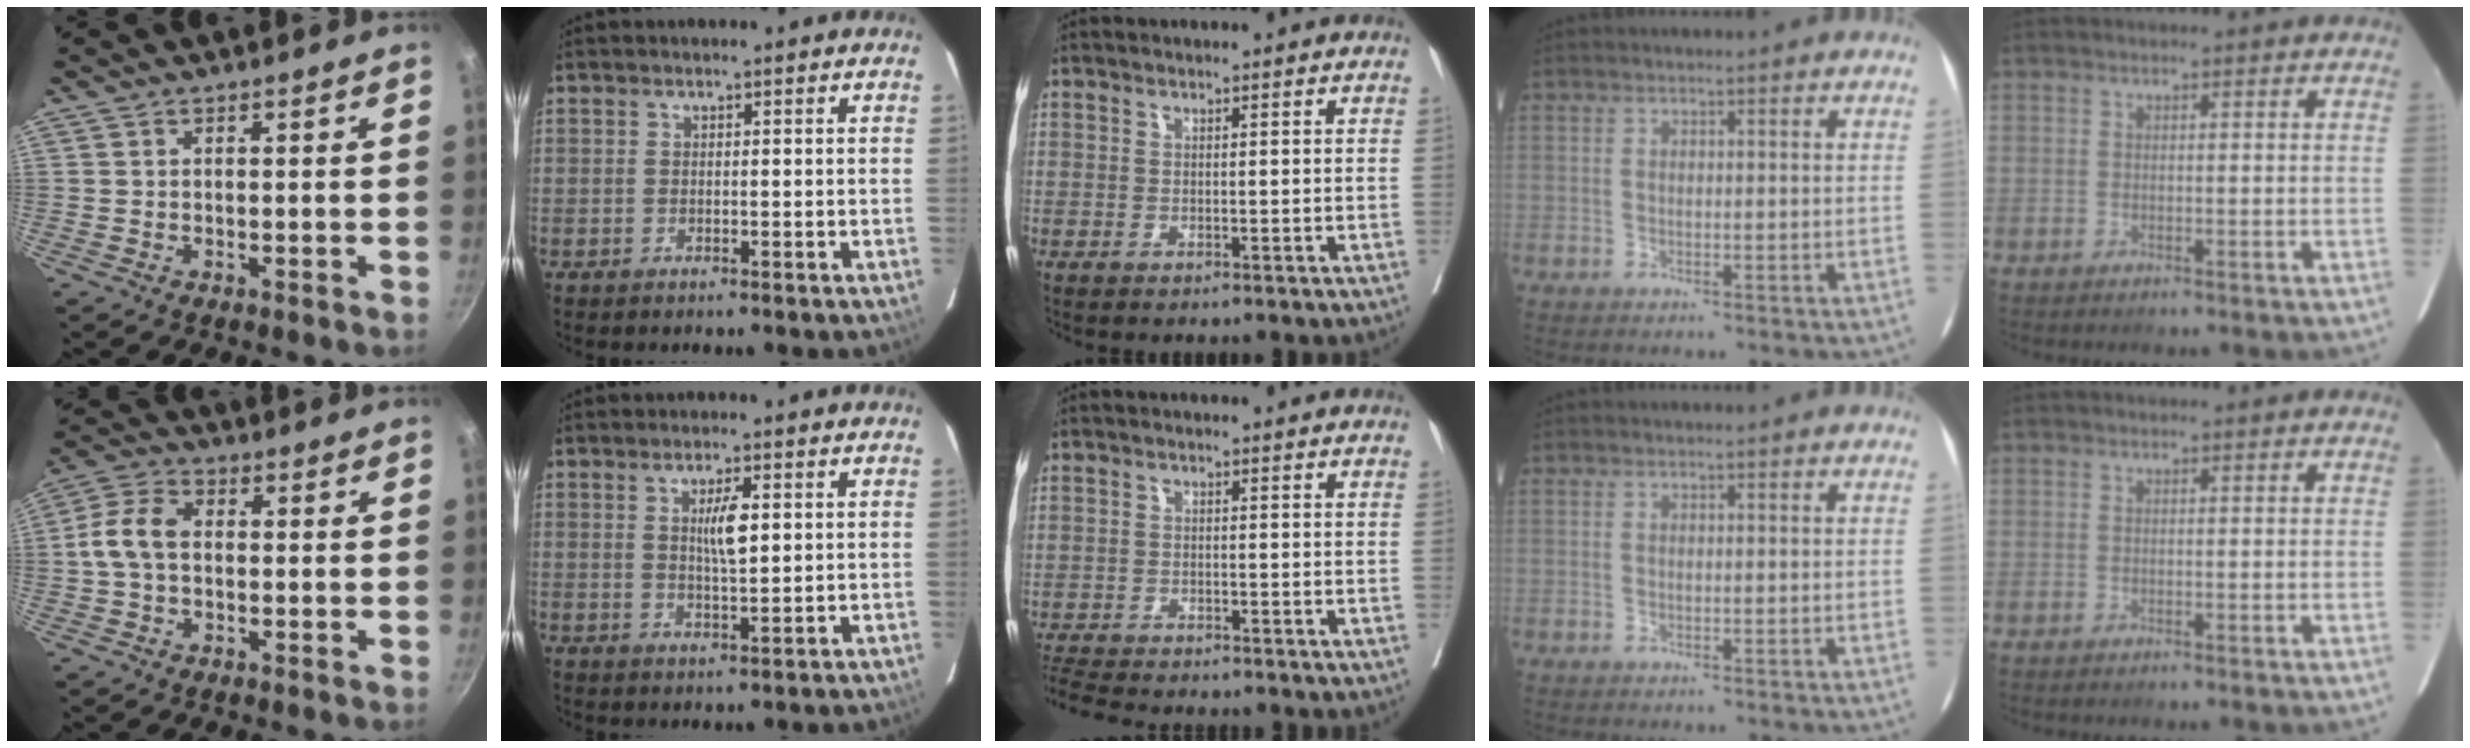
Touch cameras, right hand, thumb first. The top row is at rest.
{"thumb": {"total": 7.7, "force": [-0.1, 5.3, 5.7], "torque": [-0.113, 0.025, -0.009]}, "index": {"total": 4.3, "force": [1.0, 0.7, 4.1], "torque": [-0.071, 0.000, 0.018]}, "middle": {"total": 7.9, "force": [-7.4, 0.9, 2.8], "torque": [-0.049, -0.015, -0.120]}}